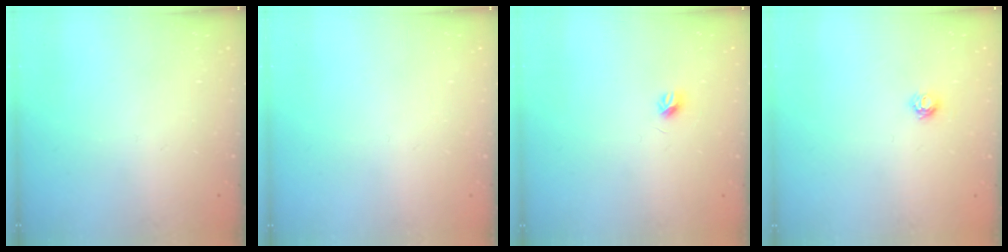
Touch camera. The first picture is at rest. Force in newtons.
{"total": 0.0}
{"total": 4.1, "press": 4.0, "slide": 0.6}
{"total": 4.6, "press": 4.5, "slide": 0.6}